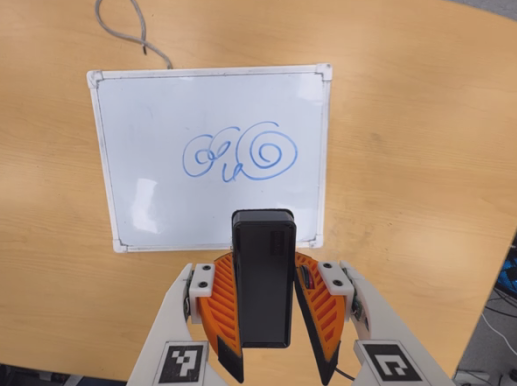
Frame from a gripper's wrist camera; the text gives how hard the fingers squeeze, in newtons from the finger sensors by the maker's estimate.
{"total": 6.1, "left": 5.3, "right": 7.0}